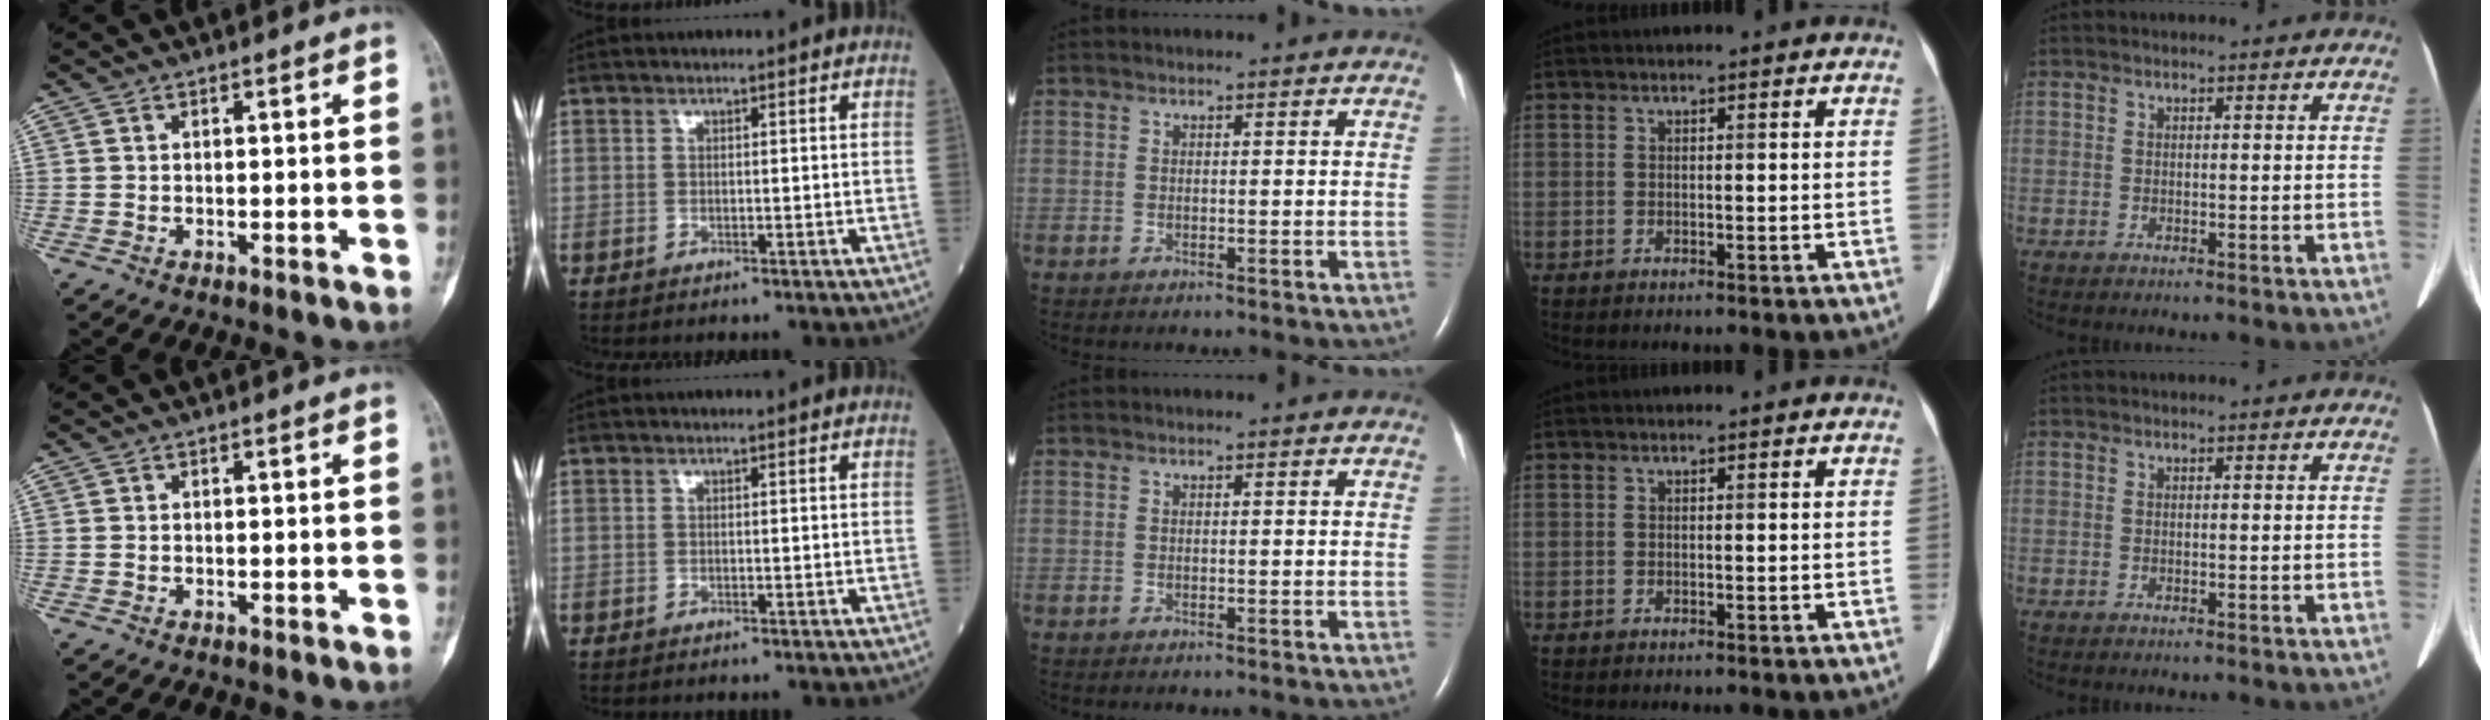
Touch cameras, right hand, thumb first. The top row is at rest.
{}